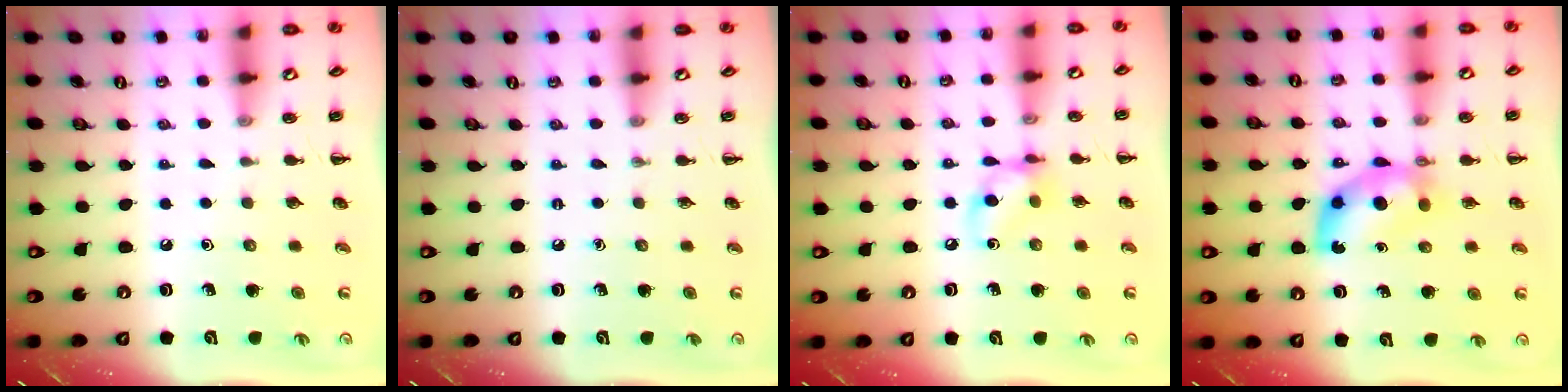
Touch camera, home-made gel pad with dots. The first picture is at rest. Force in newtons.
{"total": 0.0}
{"total": 8.6, "press": 8.6, "slide": 0.8}
{"total": 7.9, "press": 7.9, "slide": 0.9}